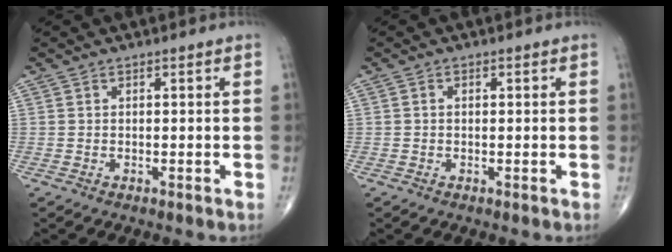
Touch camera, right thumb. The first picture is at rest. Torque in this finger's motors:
{"motor_torque": [-0.25, 0.25, 0.01, 0.08, -0.02]}